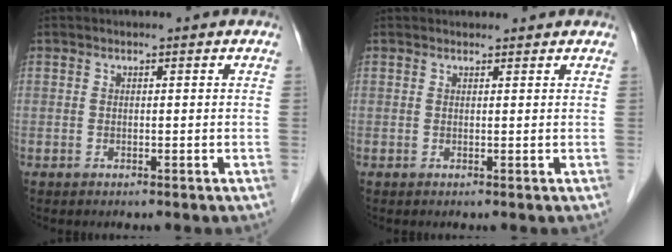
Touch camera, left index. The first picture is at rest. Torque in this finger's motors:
{"motor_torque": [0.11, 0.01, -0.03, -0.01]}